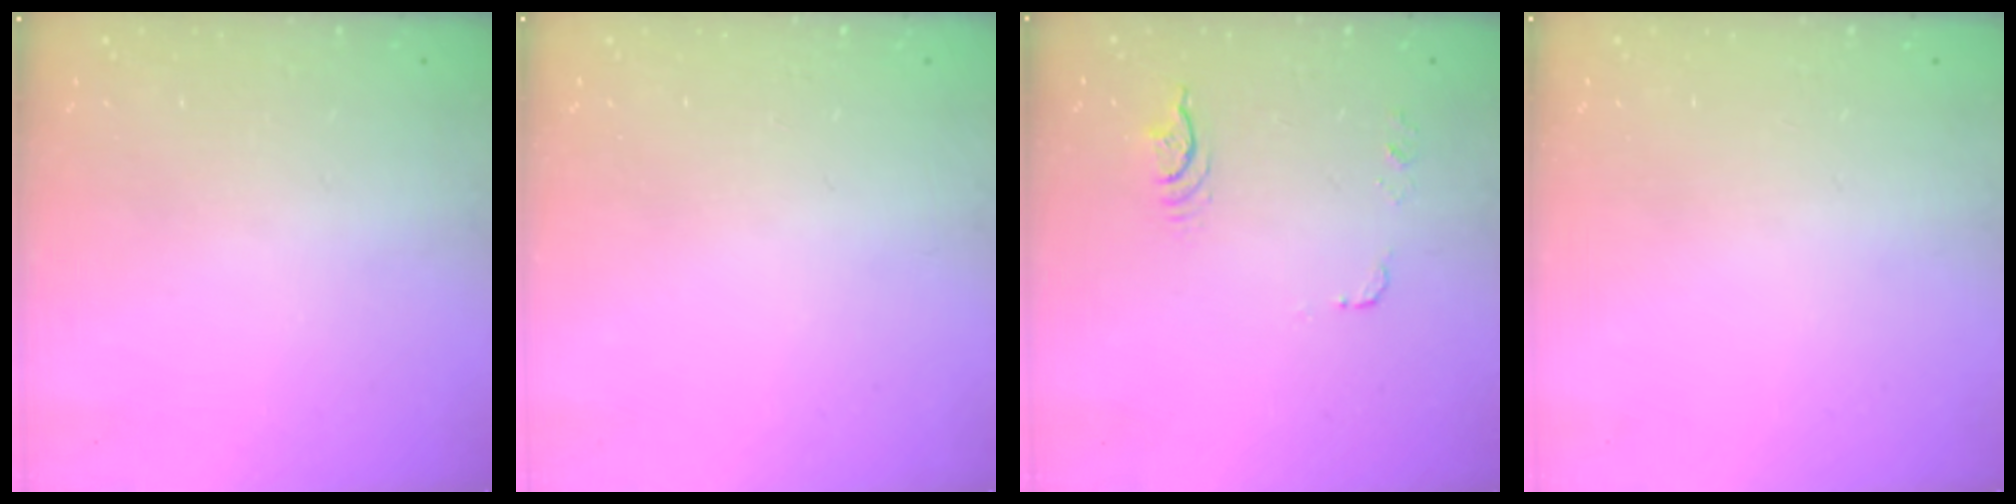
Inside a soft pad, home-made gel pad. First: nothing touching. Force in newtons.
{"total": 0.0}
{"total": 14.8, "press": 7.2, "slide": 12.9}
{"total": 0.0}